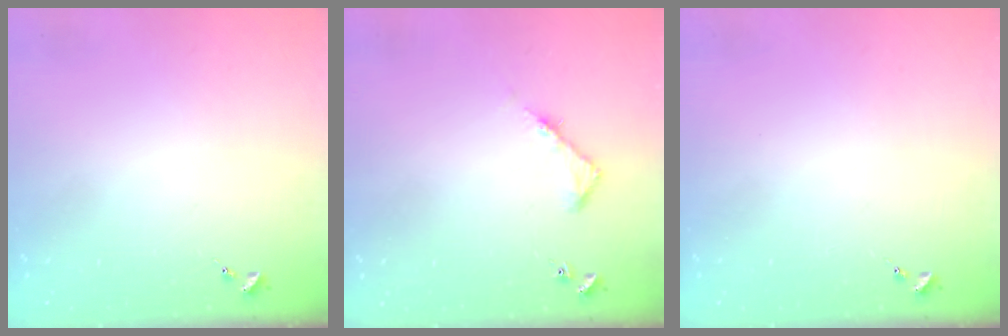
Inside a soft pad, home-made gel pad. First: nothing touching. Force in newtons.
{"total": 4.3, "press": 4.3, "slide": 0.4}
{"total": 0.0}